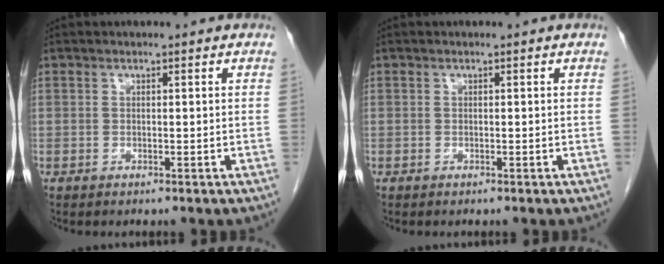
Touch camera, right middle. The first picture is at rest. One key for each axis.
{"total": 0.0}